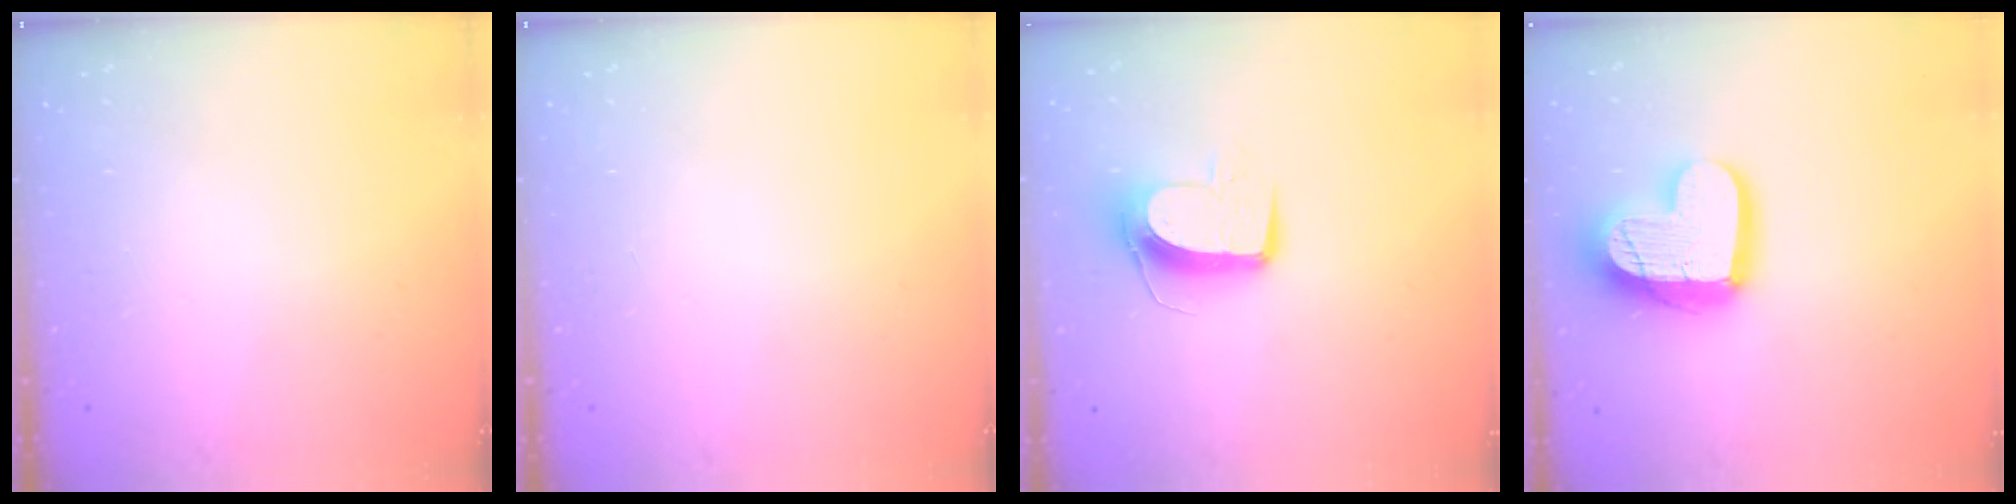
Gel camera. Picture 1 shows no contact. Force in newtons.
{"total": 0.0}
{"total": 9.8, "press": 9.8, "slide": 1.0}
{"total": 17.4, "press": 17.4, "slide": 1.6}